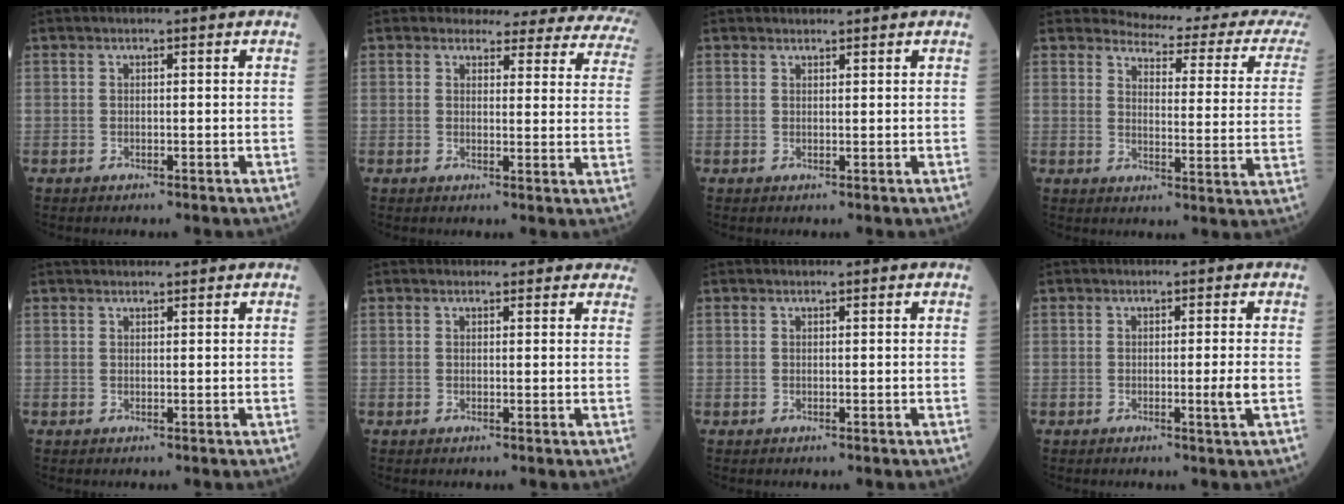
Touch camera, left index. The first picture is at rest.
{"total": 15.9, "force": [14.4, 5.2, 4.4], "torque": [-0.030, -0.041, 0.129]}
{"total": 1.0, "force": [0.9, 0.3, 0.0], "torque": [-0.006, 0.003, 0.016]}
{"total": 15.4, "force": [14.9, 0.6, 3.7], "torque": [-0.034, -0.089, 0.153]}
{"total": 3.8, "force": [3.5, 0.7, 1.1], "torque": [-0.011, 0.034, 0.052]}
{"total": 6.5, "force": [5.9, 2.6, 0.8], "torque": [0.022, 0.009, 0.046]}
{"total": 0.0}
{"total": 2.1, "force": [-0.4, -0.6, 2.0], "torque": [-0.033, -0.007, -0.006]}